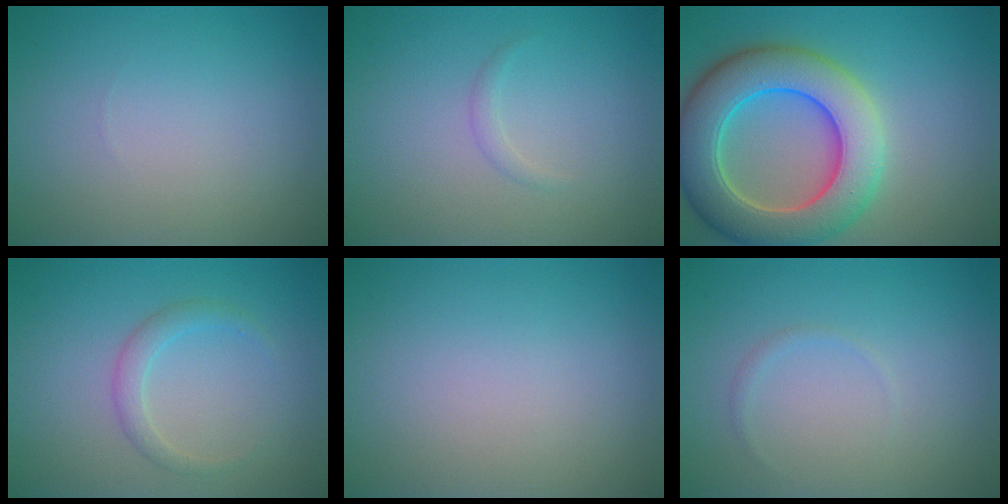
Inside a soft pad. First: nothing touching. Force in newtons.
{"total": 0.7, "press": 0.7, "slide": 0.0}
{"total": 9.9, "press": 9.8, "slide": 0.4}
{"total": 1.7, "press": 1.7, "slide": 0.2}
{"total": 0.0}
{"total": 0.6, "press": 0.6, "slide": 0.1}